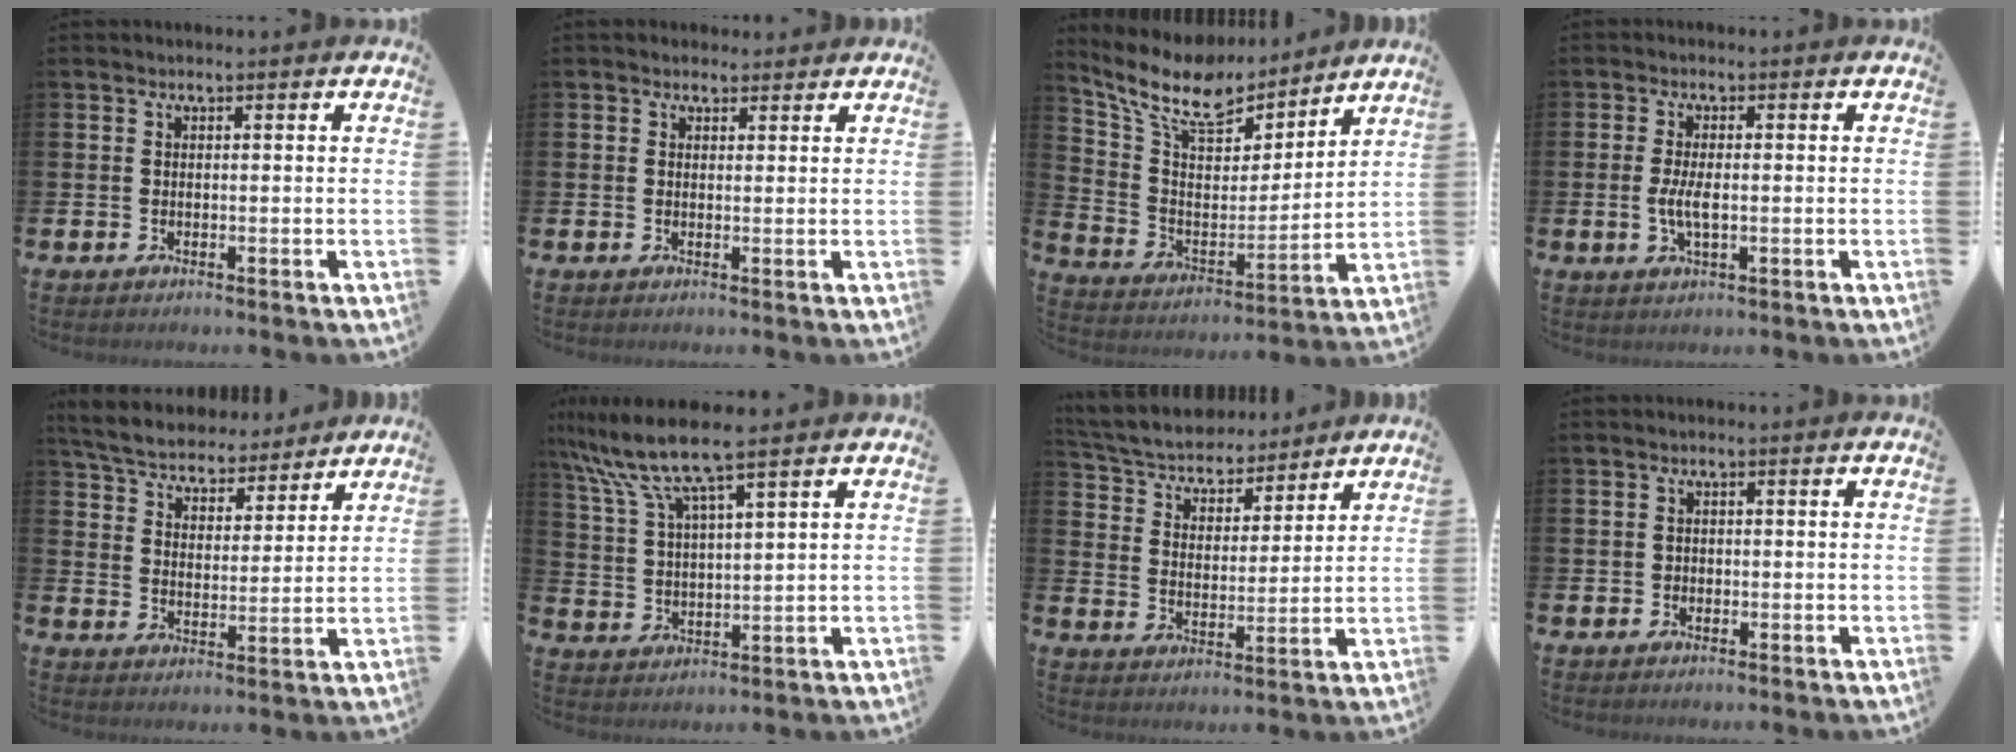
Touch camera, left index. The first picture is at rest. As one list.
[{"total": 1.5, "force": [1.3, 0.8, -0.2], "torque": [0.008, 0.001, 0.023]}, {"total": 11.6, "force": [10.0, 4.5, 3.9], "torque": [-0.122, -0.067, 0.176]}, {"total": 3.3, "force": [-0.4, 1.3, 3.0], "torque": [-0.062, -0.001, -0.012]}, {"total": 6.1, "force": [5.9, 1.5, 0.7], "torque": [-0.044, -0.041, 0.102]}, {"total": 8.5, "force": [7.1, 0.8, 4.6], "torque": [-0.113, -0.024, 0.127]}, {"total": 5.6, "force": [5.3, 1.8, 0.2], "torque": [-0.043, -0.043, 0.091]}, {"total": 0.9, "force": [-0.5, 0.7, 0.0], "torque": [-0.001, 0.005, -0.011]}]